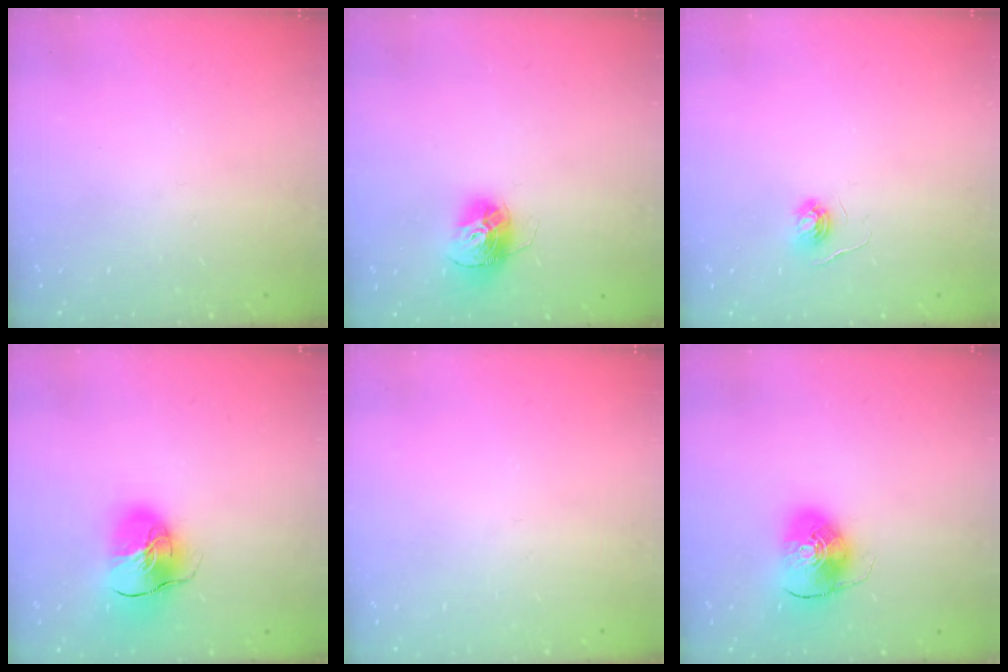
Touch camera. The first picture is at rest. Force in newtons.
{"total": 13.0, "press": 12.9, "slide": 1.2}
{"total": 4.0, "press": 4.0, "slide": 0.5}
{"total": 13.3, "press": 13.2, "slide": 2.2}
{"total": 0.0}
{"total": 9.4, "press": 9.2, "slide": 1.5}